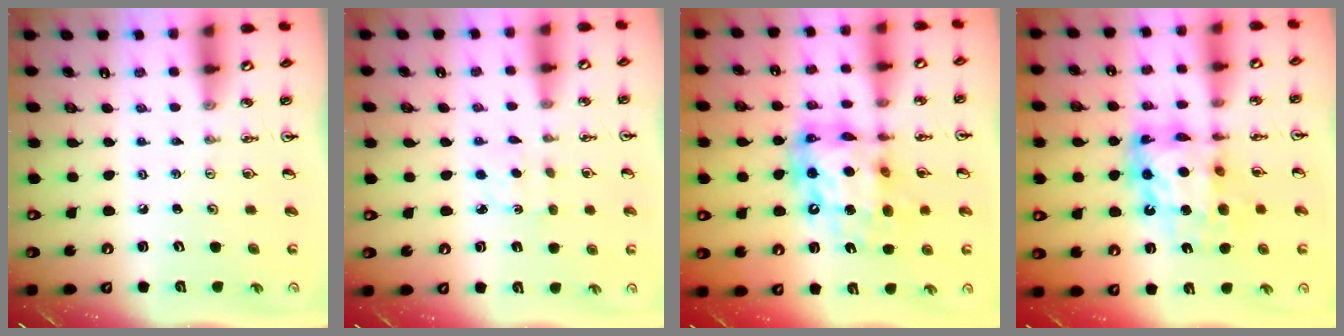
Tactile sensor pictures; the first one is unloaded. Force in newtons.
{"total": 1.7, "press": 1.7, "slide": 0.5}
{"total": 16.2, "press": 16.2, "slide": 1.6}
{"total": 14.0, "press": 13.9, "slide": 1.6}